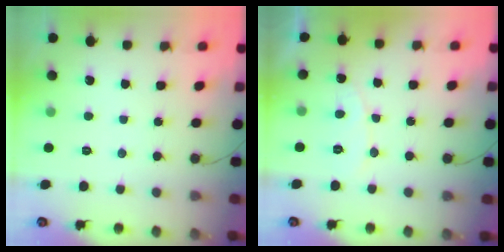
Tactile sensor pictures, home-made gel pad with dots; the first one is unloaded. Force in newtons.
{"total": 5.9, "press": 5.9, "slide": 0.4}